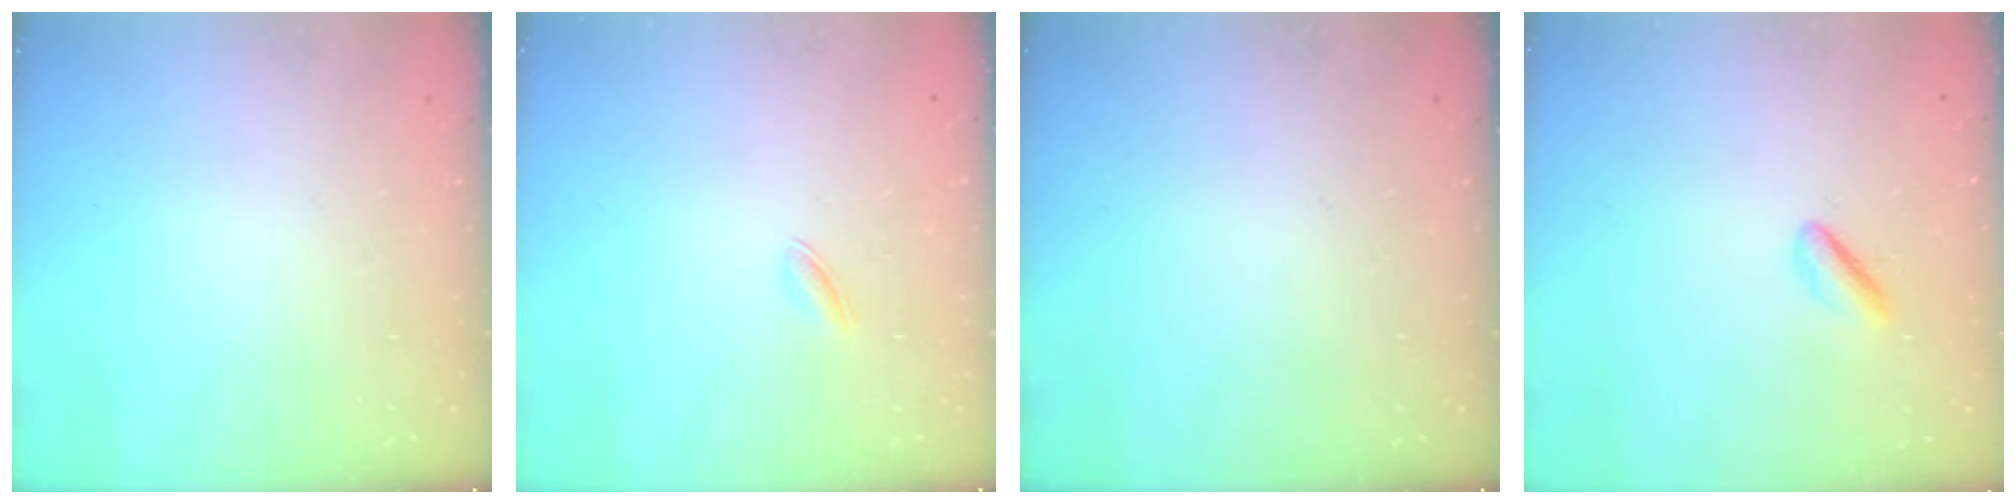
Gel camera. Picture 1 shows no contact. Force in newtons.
{"total": 2.3, "press": 2.2, "slide": 0.7}
{"total": 0.0}
{"total": 2.2, "press": 1.8, "slide": 1.2}